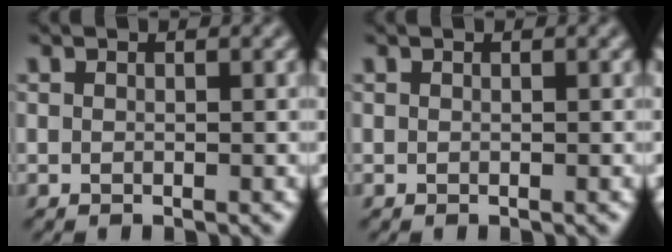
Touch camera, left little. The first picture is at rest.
{"total": 0.0}